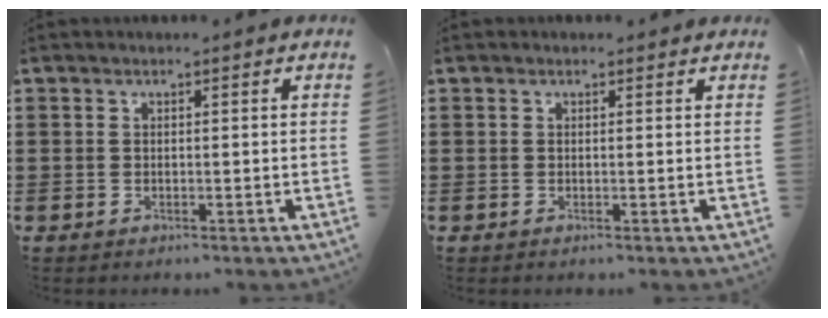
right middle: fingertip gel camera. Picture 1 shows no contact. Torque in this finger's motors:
{"motor_torque": [1.09, -0.62, 0.32, 0.05]}